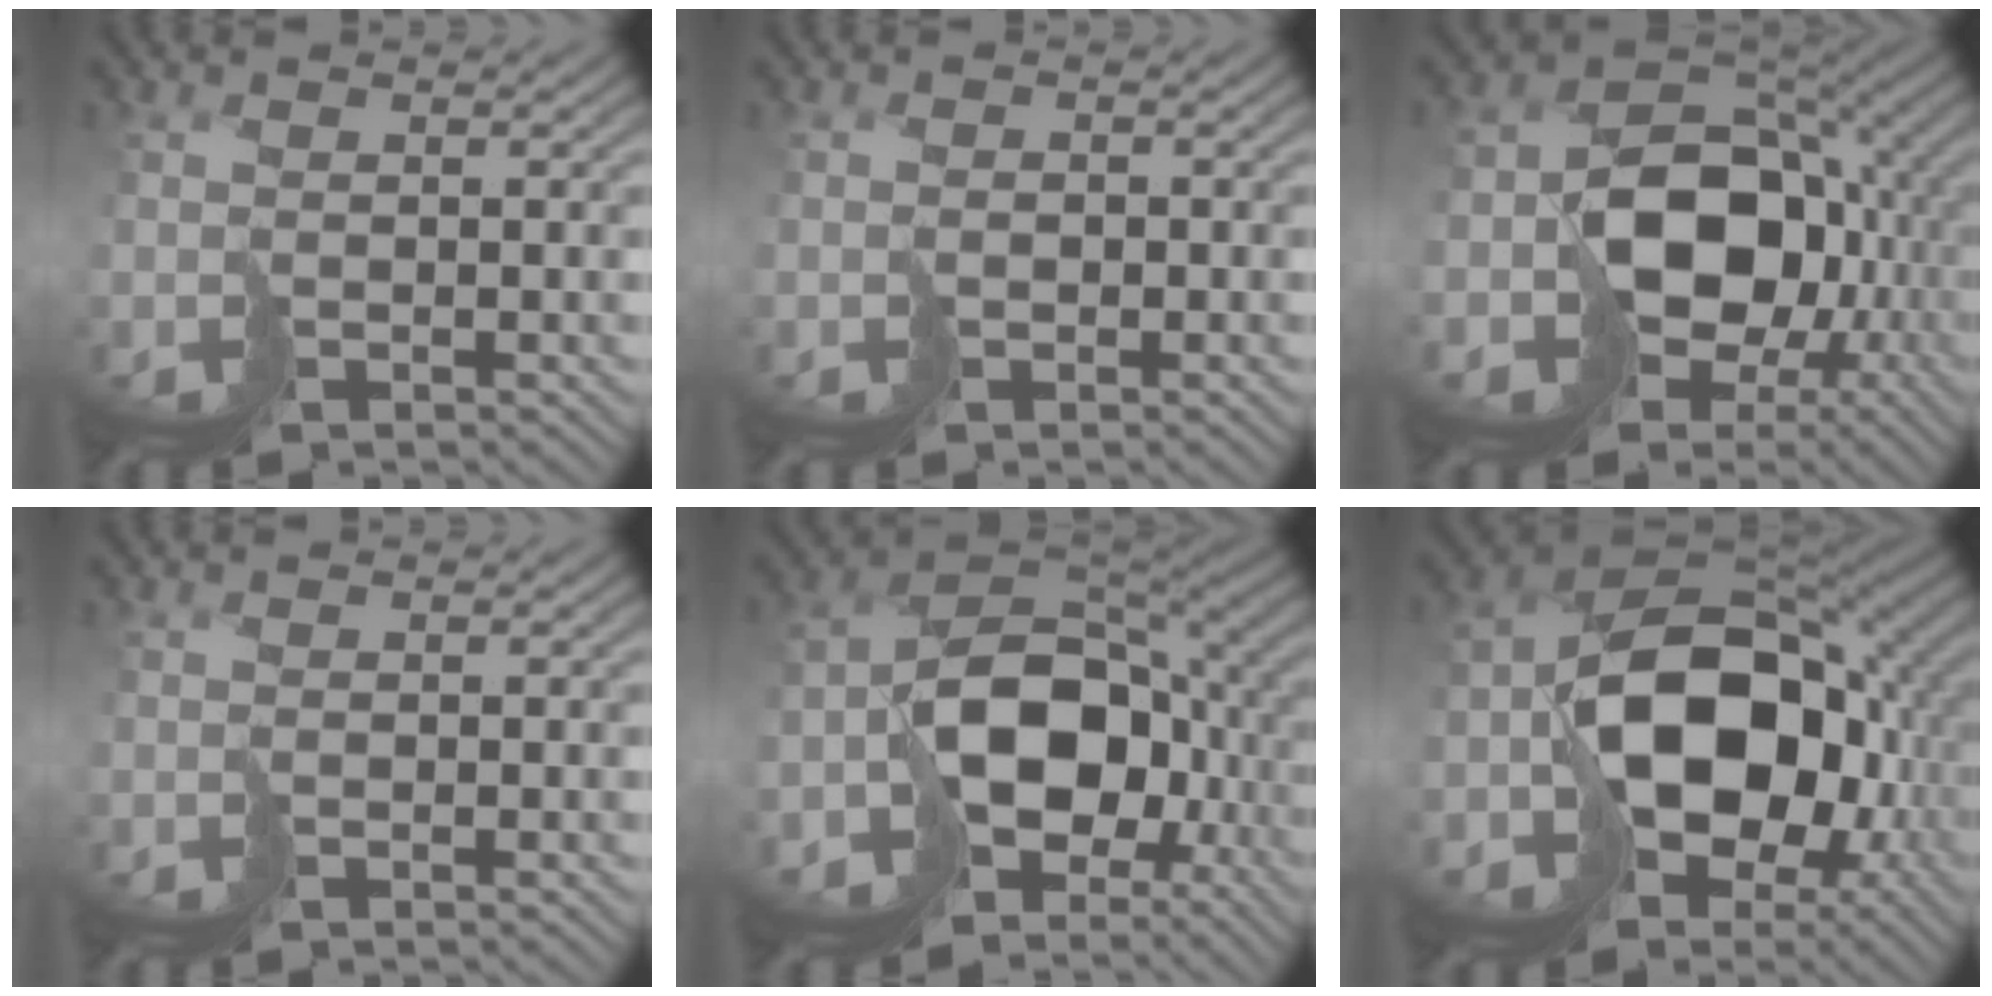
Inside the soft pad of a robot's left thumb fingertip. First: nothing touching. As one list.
[{"total": 2.4, "force": [-1.2, 1.9, 1.0], "torque": [-0.021, -0.005, -0.024]}, {"total": 16.0, "force": [-3.2, 12.0, 10.2], "torque": [-0.194, -0.033, -0.038]}, {"total": 0.8, "force": [-0.4, 0.6, 0.4], "torque": [-0.012, -0.003, -0.011]}, {"total": 15.3, "force": [-6.0, 10.1, 9.8], "torque": [-0.201, -0.024, -0.113]}, {"total": 17.6, "force": [-3.8, 12.1, 12.2], "torque": [-0.216, -0.021, -0.065]}]